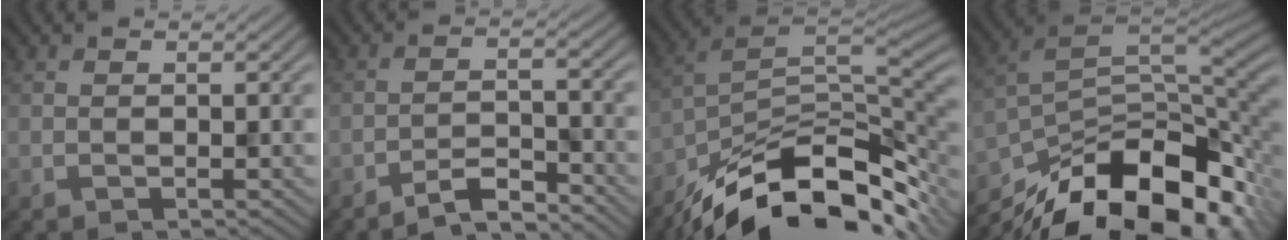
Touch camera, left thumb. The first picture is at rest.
{"total": 4.3, "force": [-3.8, 0.4, 1.9], "torque": [-0.033, 0.008, -0.076]}
{"total": 15.4, "force": [-10.9, 5.4, 9.4], "torque": [-0.187, -0.012, -0.186]}
{"total": 17.0, "force": [-11.0, 7.4, 10.6], "torque": [-0.198, -0.027, -0.181]}